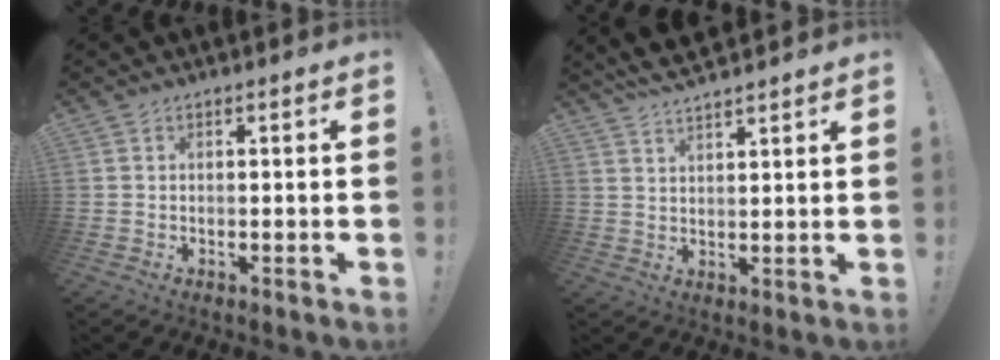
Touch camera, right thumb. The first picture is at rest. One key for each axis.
{"total": 5.2, "fx": 4.7, "fy": 1.0, "fz": 1.9, "tx": -0.041, "ty": -0.026, "tz": 0.090}